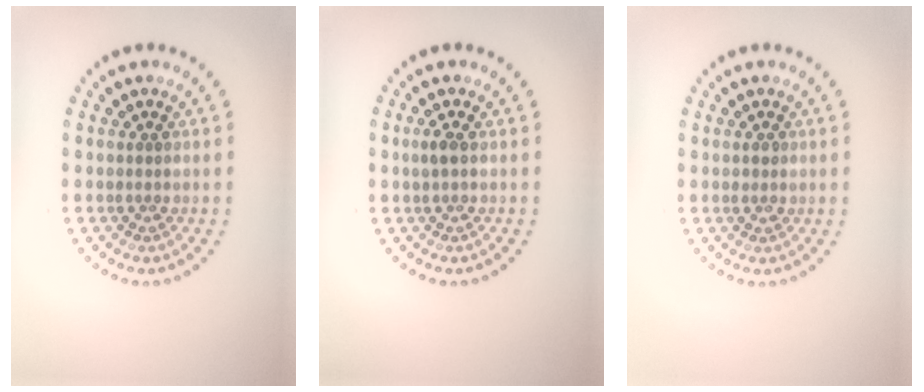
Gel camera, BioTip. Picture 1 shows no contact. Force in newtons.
{"total": 1.1, "press": 1.0, "slide": 0.2}
{"total": 0.7, "press": 0.7, "slide": 0.3}